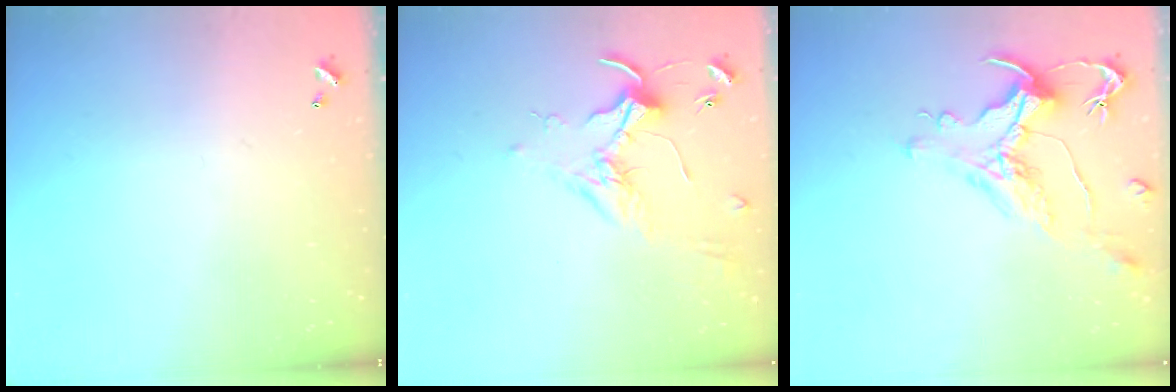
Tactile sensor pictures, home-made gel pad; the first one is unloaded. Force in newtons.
{"total": 1.7, "press": 1.6, "slide": 0.4}
{"total": 1.7, "press": 1.1, "slide": 1.3}